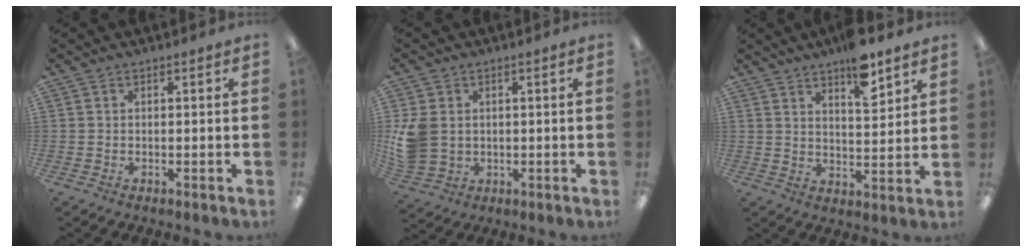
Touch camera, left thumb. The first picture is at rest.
{"total": 8.1, "force": [1.1, 6.8, 4.3], "torque": [-0.103, 0.010, 0.026]}
{"total": 9.7, "force": [7.4, 3.2, 5.3], "torque": [-0.067, -0.046, 0.124]}